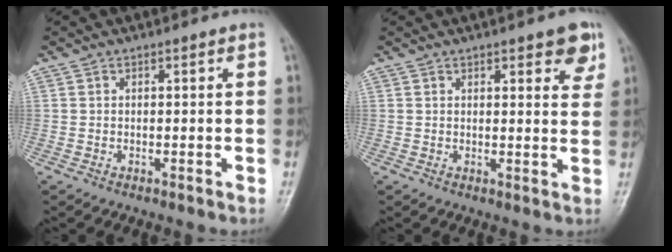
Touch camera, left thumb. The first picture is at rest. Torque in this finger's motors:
{"motor_torque": [-0.06, -0.04, -0.11, -0.11, 0.07]}